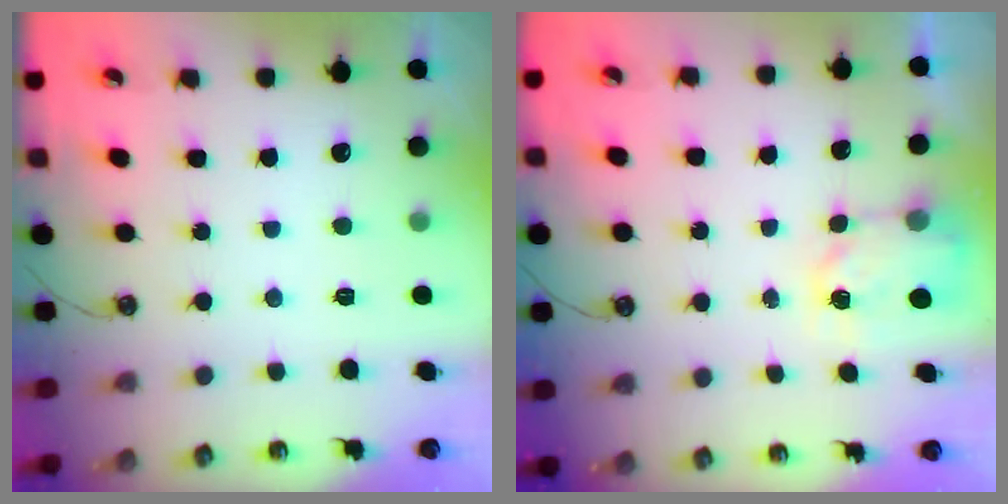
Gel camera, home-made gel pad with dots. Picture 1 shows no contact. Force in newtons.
{"total": 3.7, "press": 3.6, "slide": 0.5}